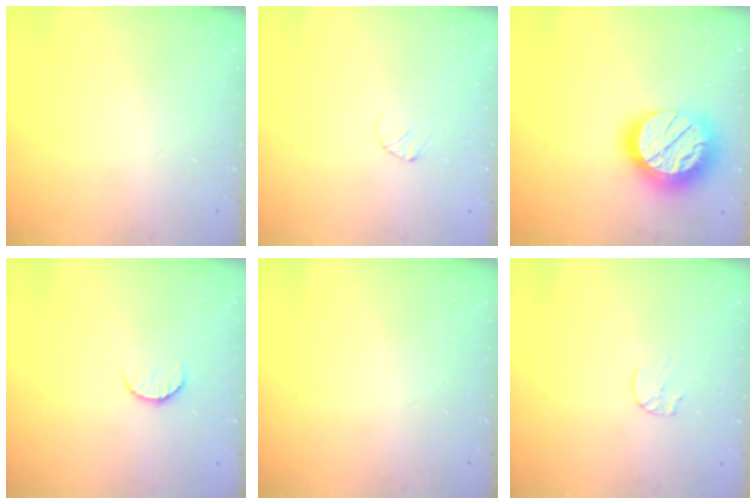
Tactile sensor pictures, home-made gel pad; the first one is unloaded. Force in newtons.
{"total": 3.0, "press": 3.0, "slide": 0.3}
{"total": 23.1, "press": 23.1, "slide": 1.8}
{"total": 7.4, "press": 7.4, "slide": 0.6}
{"total": 0.0}
{"total": 6.5, "press": 6.4, "slide": 0.6}